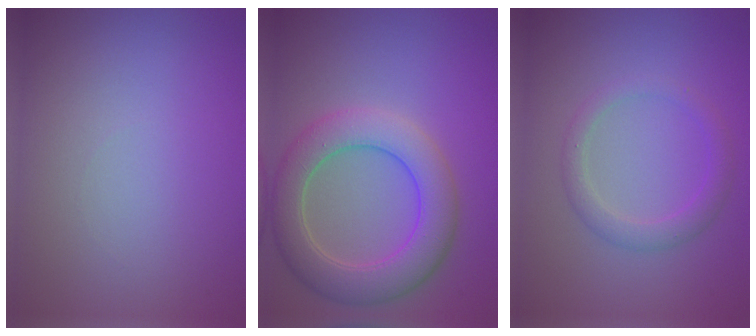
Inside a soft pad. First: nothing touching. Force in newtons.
{"total": 6.4, "press": 6.4, "slide": 0.4}
{"total": 2.2, "press": 2.2, "slide": 0.1}